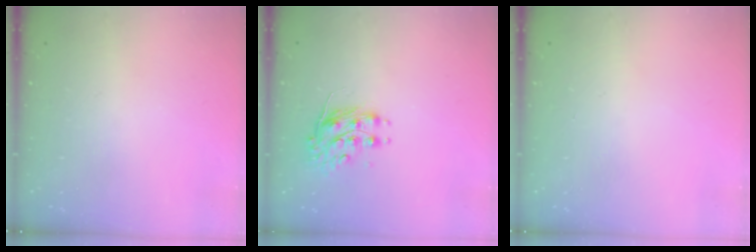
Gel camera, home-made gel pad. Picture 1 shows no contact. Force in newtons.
{"total": 8.0, "press": 8.0, "slide": 0.4}
{"total": 0.0}